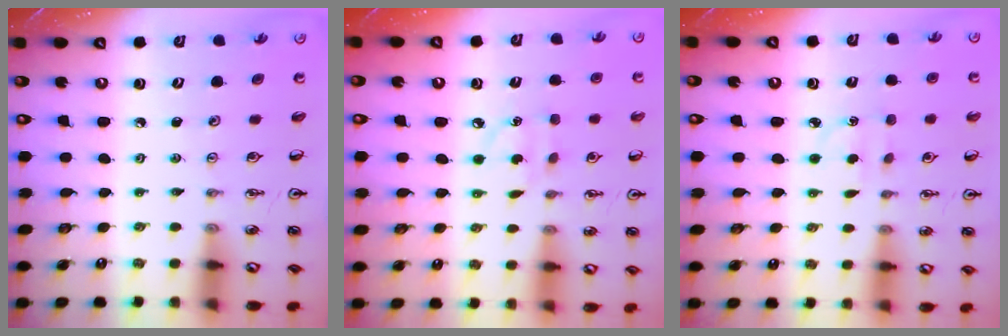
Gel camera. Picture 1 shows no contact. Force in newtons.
{"total": 4.1, "press": 4.1, "slide": 0.6}
{"total": 2.6, "press": 2.5, "slide": 0.7}